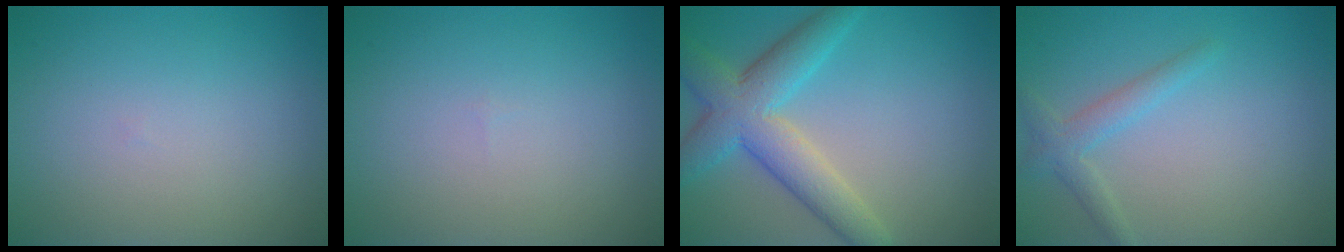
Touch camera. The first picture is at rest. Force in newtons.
{"total": 0.0}
{"total": 6.3, "press": 6.3, "slide": 0.4}
{"total": 2.1, "press": 2.1, "slide": 0.1}